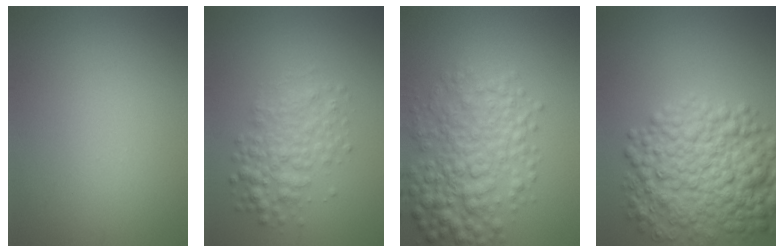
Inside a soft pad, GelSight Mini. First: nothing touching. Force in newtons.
{"total": 3.7, "press": 3.7, "slide": 0.0}
{"total": 6.7, "press": 6.7, "slide": 0.1}
{"total": 9.1, "press": 9.1, "slide": 0.0}